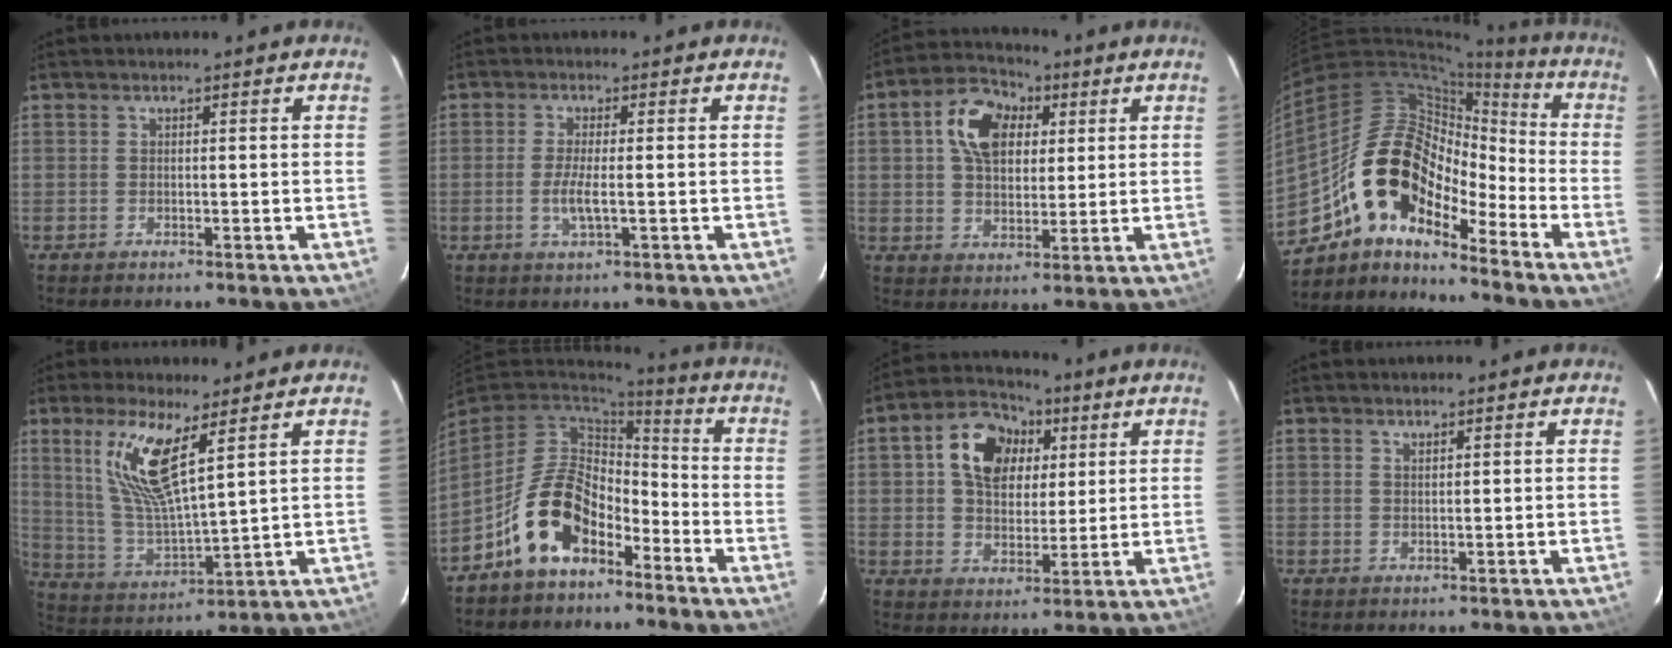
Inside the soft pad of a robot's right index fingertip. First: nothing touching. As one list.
[{"total": 3.8, "force": [-0.9, 0.4, 3.7], "torque": [-0.077, -0.005, -0.019]}, {"total": 11.4, "force": [3.5, 7.7, 7.6], "torque": [-0.142, 0.037, 0.058]}, {"total": 15.7, "force": [-11.2, 7.0, 8.5], "torque": [-0.141, 0.009, -0.220]}, {"total": 12.4, "force": [6.7, 2.5, 10.1], "torque": [-0.208, -0.001, 0.142]}, {"total": 13.6, "force": [-7.7, 7.6, 8.2], "torque": [-0.170, 0.014, -0.135]}, {"total": 11.7, "force": [3.8, 8.4, 7.2], "torque": [-0.150, 0.036, 0.065]}, {"total": 0.8, "force": [0.7, 0.3, 0.3], "torque": [-0.005, 0.001, 0.013]}]